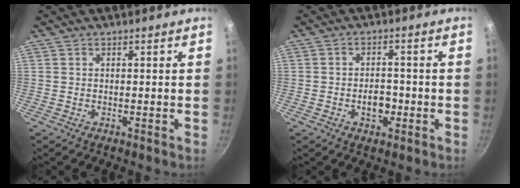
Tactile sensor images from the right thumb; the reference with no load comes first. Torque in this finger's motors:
{"motor_torque": [0.26, 0.27, 0.74, -0.44, 0.16]}